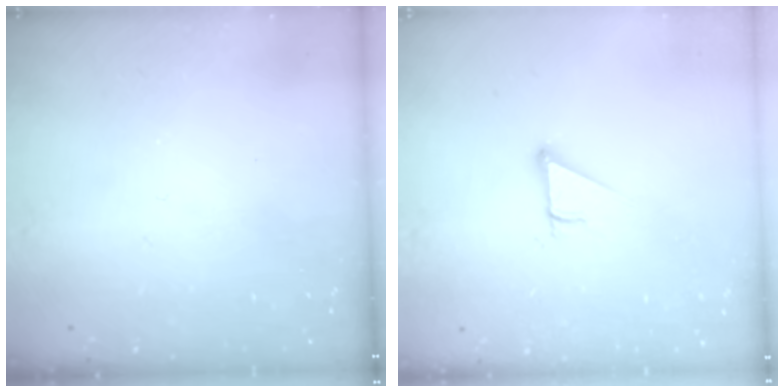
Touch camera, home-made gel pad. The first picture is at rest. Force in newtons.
{"total": 2.7, "press": 2.7, "slide": 0.0}